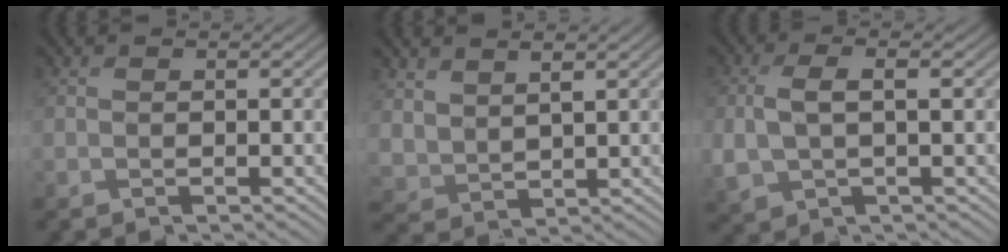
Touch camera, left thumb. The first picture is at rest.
{"total": 4.2, "force": [2.7, 2.3, 2.2], "torque": [-0.058, -0.008, 0.061]}
{"total": 4.8, "force": [0.1, 2.7, 4.0], "torque": [-0.099, -0.003, 0.006]}